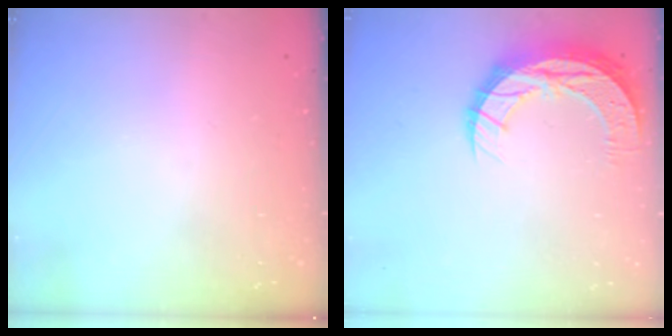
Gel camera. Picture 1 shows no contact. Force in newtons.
{"total": 11.0, "press": 11.0, "slide": 0.8}